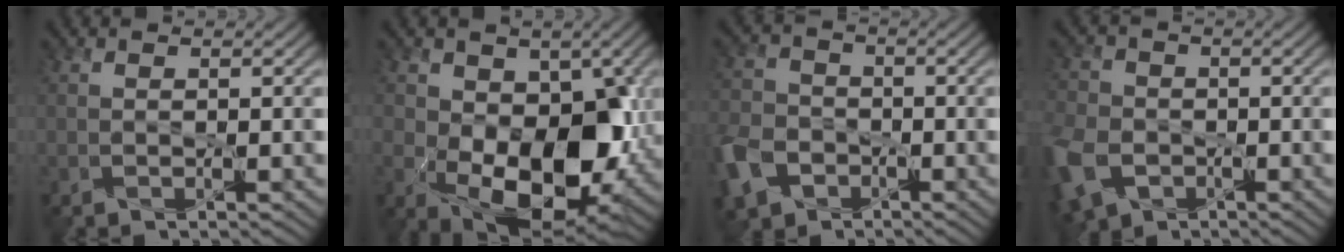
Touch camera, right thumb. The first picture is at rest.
{"total": 14.4, "force": [-2.2, 9.3, 10.7], "torque": [-0.169, -0.033, -0.029]}
{"total": 7.8, "force": [-3.9, 5.8, 3.4], "torque": [-0.104, -0.014, -0.095]}
{"total": 9.7, "force": [-4.2, 7.0, 5.3], "torque": [-0.168, -0.033, -0.092]}